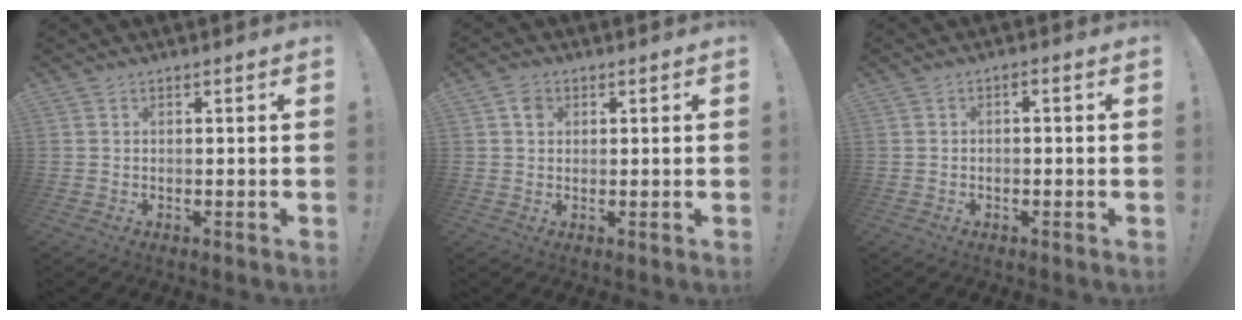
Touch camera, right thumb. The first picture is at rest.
{"total": 2.7, "force": [1.0, 2.3, 1.0], "torque": [0.000, -0.003, 0.014]}
{"total": 1.4, "force": [-1.0, 0.3, 0.9], "torque": [-0.017, 0.005, -0.019]}